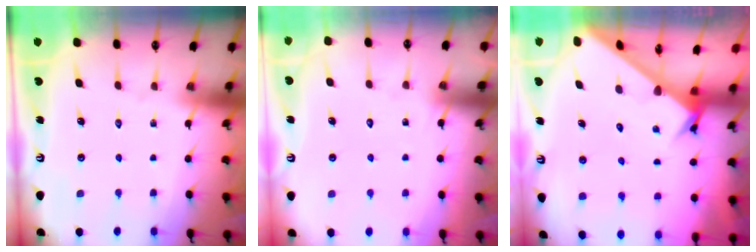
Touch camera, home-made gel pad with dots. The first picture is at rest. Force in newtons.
{"total": 5.7, "press": 5.7, "slide": 0.5}
{"total": 2.5, "press": 2.5, "slide": 0.2}